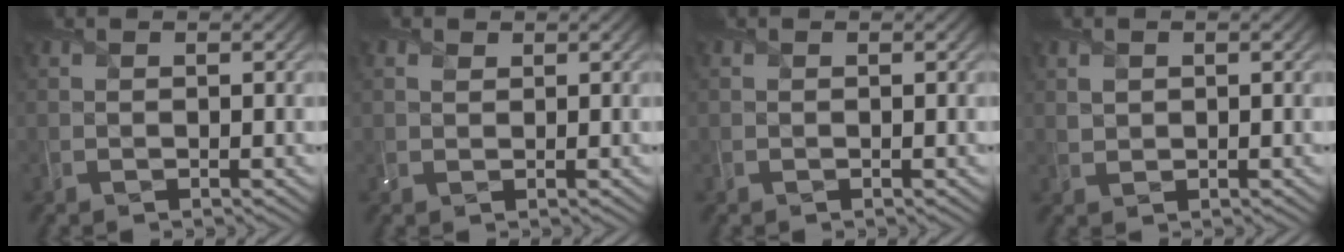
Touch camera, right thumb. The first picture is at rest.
{"total": 1.1, "force": [0.6, 0.7, 0.5], "torque": [-0.014, 0.000, 0.015]}
{"total": 0.0}
{"total": 0.8, "force": [0.4, 0.5, 0.5], "torque": [-0.014, -0.002, 0.012]}